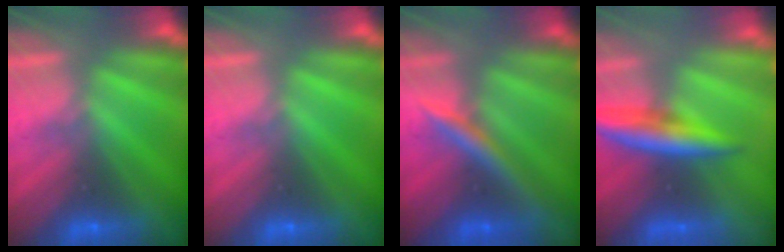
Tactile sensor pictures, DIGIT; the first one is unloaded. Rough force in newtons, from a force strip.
{"total": 0.0}
{"total": 2.5}
{"total": 8.1}